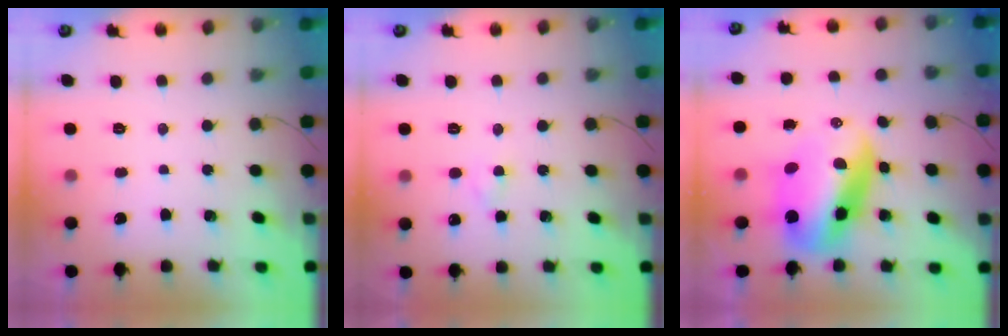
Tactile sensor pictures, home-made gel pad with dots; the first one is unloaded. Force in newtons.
{"total": 2.2, "press": 2.0, "slide": 0.9}
{"total": 14.2, "press": 13.8, "slide": 3.3}